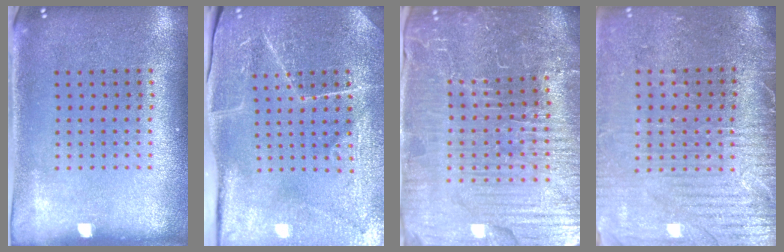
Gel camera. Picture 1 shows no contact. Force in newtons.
{"total": 3.8, "press": 3.8, "slide": 0.2}
{"total": 6.4, "press": 5.8, "slide": 2.8}
{"total": 3.5, "press": 3.3, "slide": 1.3}